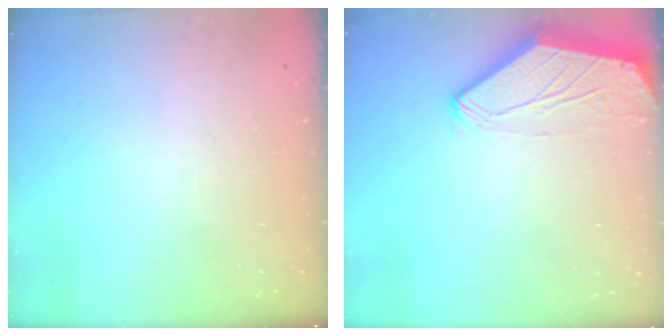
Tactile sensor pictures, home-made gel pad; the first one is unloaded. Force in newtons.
{"total": 0.0}